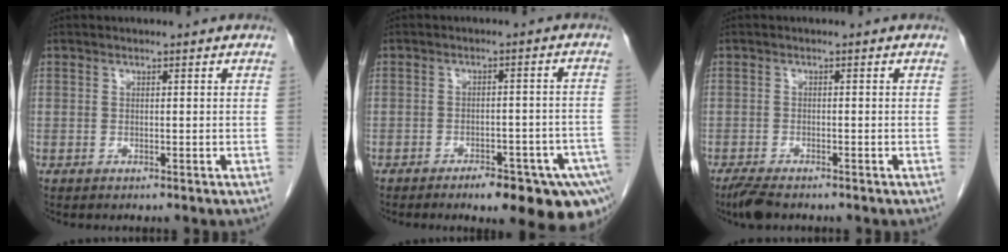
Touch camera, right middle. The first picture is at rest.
{"total": 13.7, "force": [-9.8, 3.2, 9.1], "torque": [-0.058, 0.016, -0.120]}
{"total": 3.4, "force": [-2.7, 0.8, 1.9], "torque": [-0.041, -0.009, -0.046]}